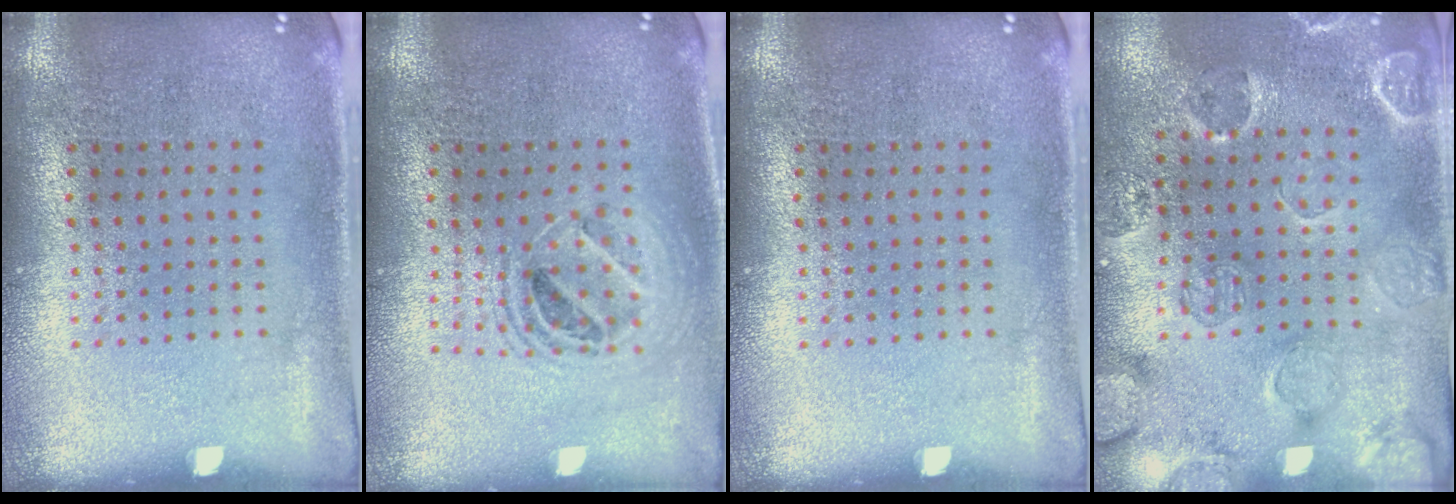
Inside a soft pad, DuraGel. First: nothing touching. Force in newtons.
{"total": 1.5, "press": 1.4, "slide": 0.7}
{"total": 0.0}
{"total": 2.5, "press": 2.0, "slide": 1.5}